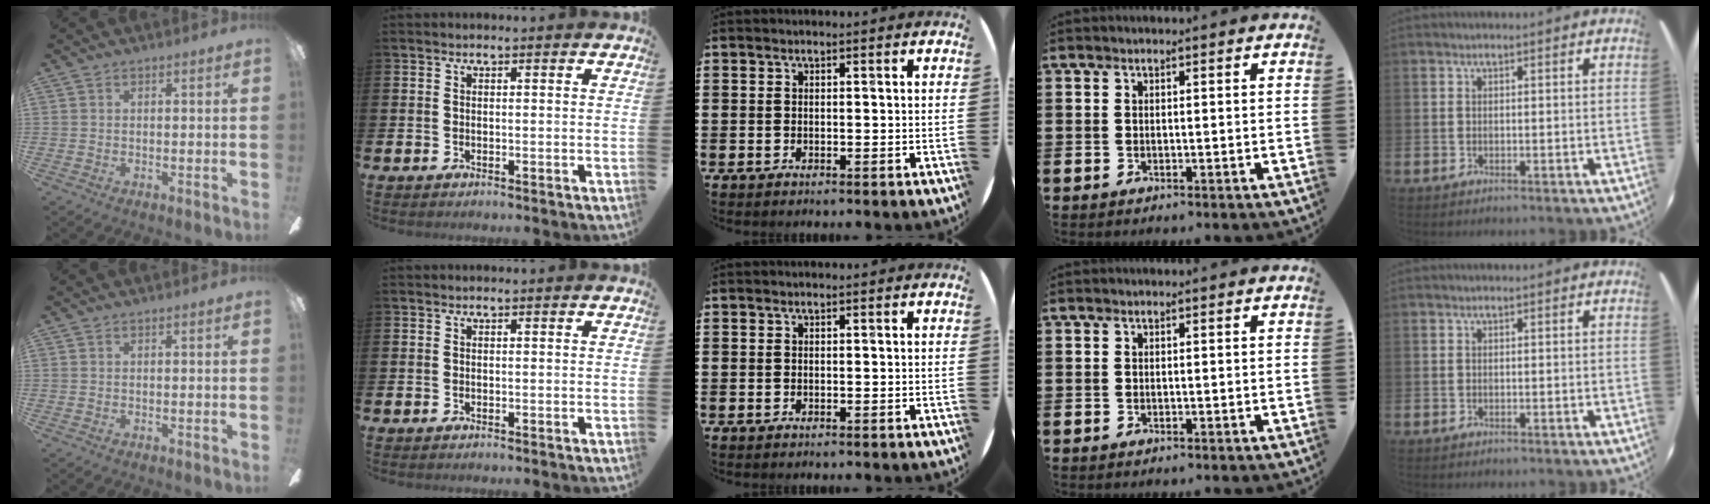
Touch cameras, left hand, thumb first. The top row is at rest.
{}